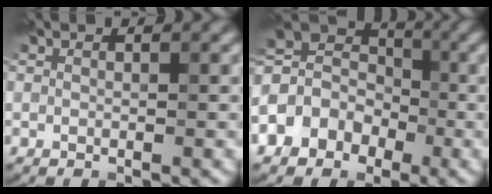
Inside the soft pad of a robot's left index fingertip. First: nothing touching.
{"total": 6.7, "force": [-2.4, 5.4, 3.1], "torque": [-0.045, 0.009, -0.062]}